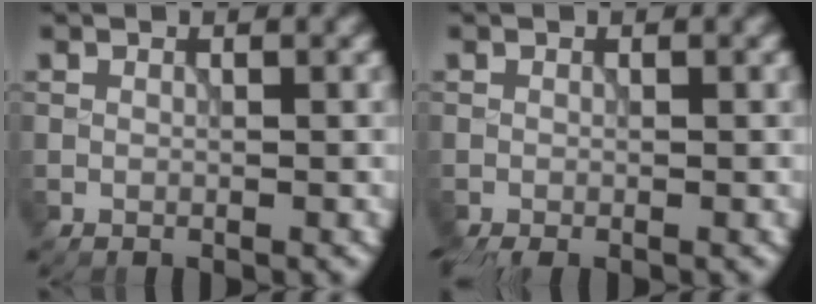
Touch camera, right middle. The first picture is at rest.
{"total": 1.6, "force": [-1.3, 0.4, 0.9], "torque": [-0.019, -0.009, -0.024]}